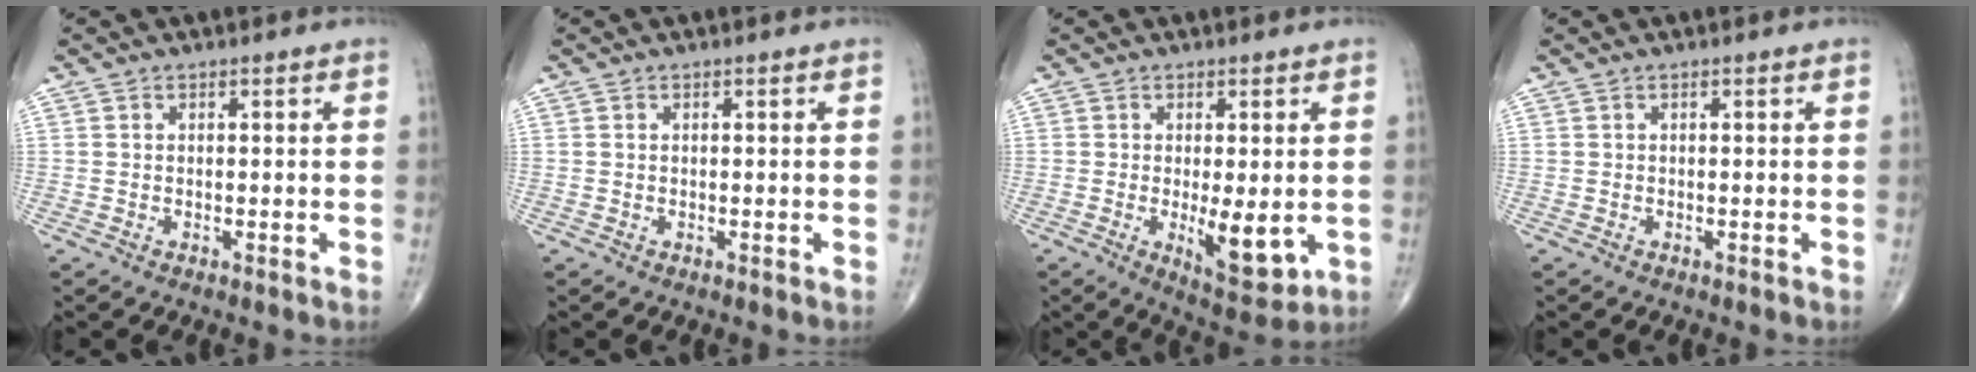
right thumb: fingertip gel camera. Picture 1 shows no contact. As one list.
[{"total": 0.0}, {"total": 8.3, "force": [-1.2, 3.1, 7.6], "torque": [-0.102, -0.022, -0.009]}, {"total": 0.0}]